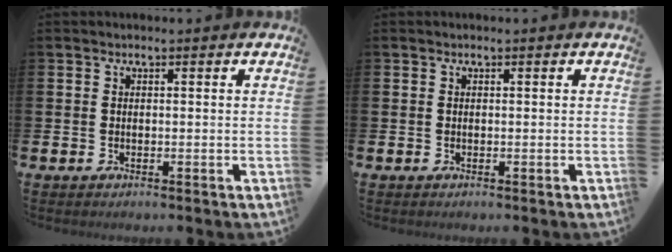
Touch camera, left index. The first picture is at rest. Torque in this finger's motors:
{"motor_torque": [0.00, 0.00, 0.00, 0.01]}